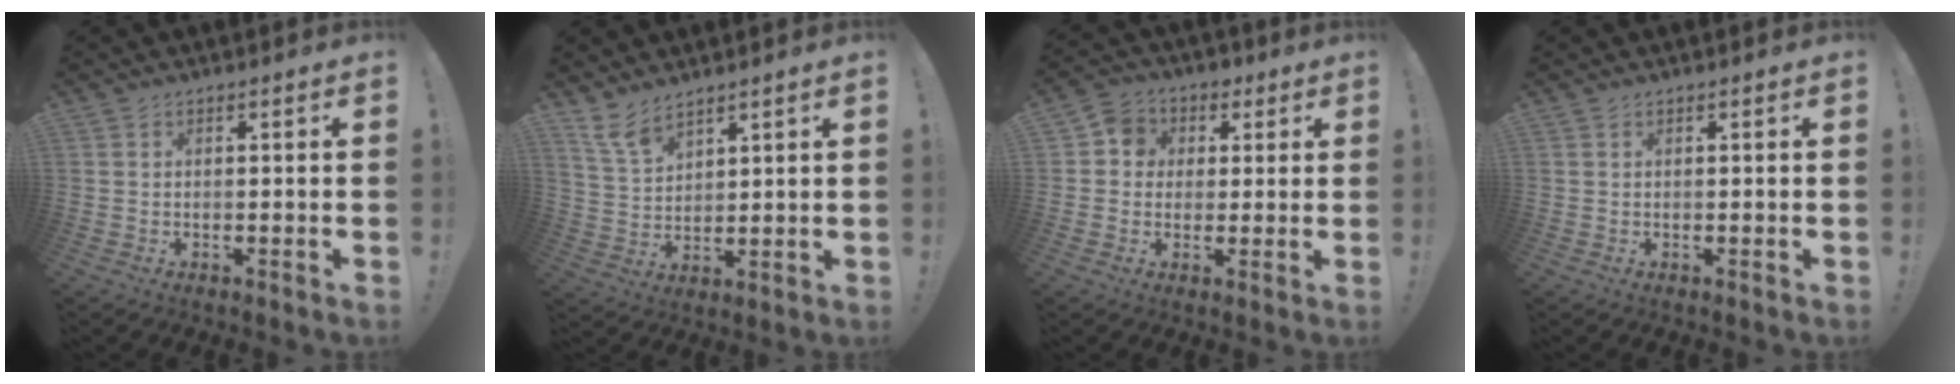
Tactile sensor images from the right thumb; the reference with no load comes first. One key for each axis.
{"total": 7.9, "fx": 6.7, "fy": 3.1, "fz": 2.9, "tx": -0.070, "ty": -0.034, "tz": 0.130}
{"total": 6.6, "fx": 0.4, "fy": 6.2, "fz": 2.1, "tx": -0.018, "ty": 0.006, "tz": 0.008}
{"total": 0.0}